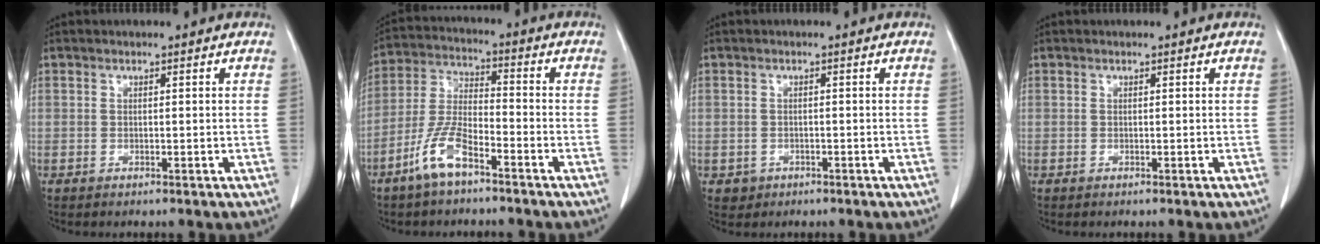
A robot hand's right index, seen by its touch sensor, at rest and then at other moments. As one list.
[{"total": 8.4, "force": [-5.3, 2.2, 6.1], "torque": [-0.139, -0.003, -0.108]}, {"total": 1.9, "force": [-0.8, 1.7, 0.1], "torque": [0.000, 0.007, -0.008]}, {"total": 0.0}]